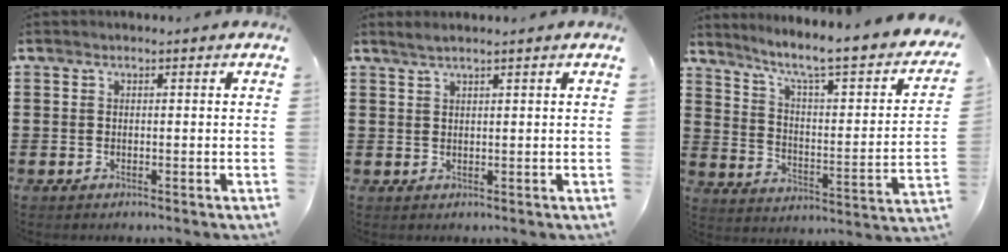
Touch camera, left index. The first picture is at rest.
{"total": 1.6, "force": [1.3, -0.3, 0.8], "torque": [-0.016, 0.000, 0.025]}
{"total": 6.4, "force": [4.7, 0.4, 4.3], "torque": [-0.098, -0.046, 0.065]}